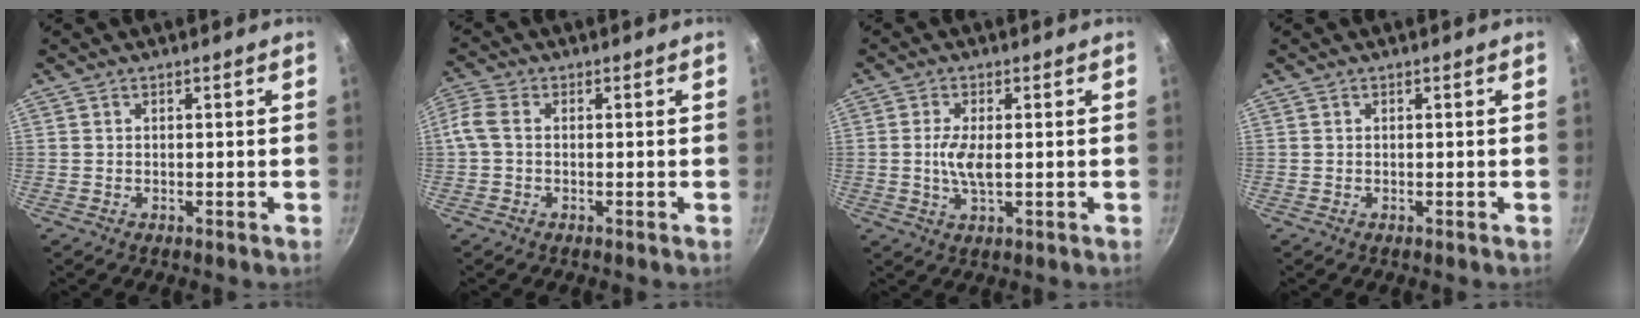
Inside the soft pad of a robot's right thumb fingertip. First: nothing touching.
{"total": 4.1, "force": [-0.1, 2.7, 3.1], "torque": [-0.076, 0.013, -0.015]}
{"total": 4.7, "force": [0.1, 1.7, 4.4], "torque": [-0.096, -0.004, 0.000]}
{"total": 0.0}